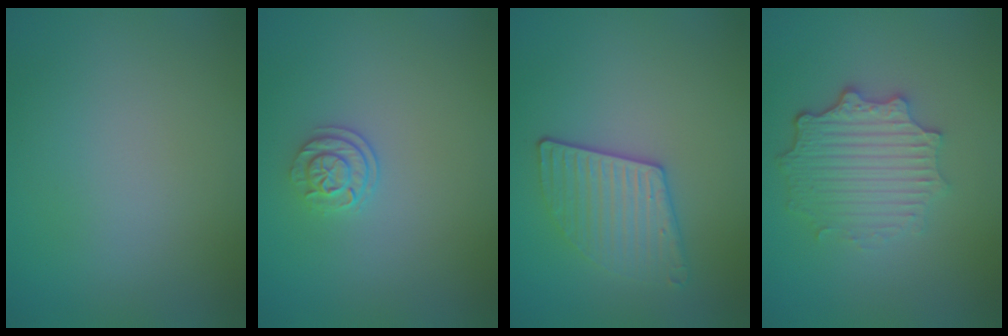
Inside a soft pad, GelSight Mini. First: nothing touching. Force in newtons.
{"total": 1.9, "press": 1.6, "slide": 1.1}
{"total": 3.0, "press": 2.9, "slide": 0.7}
{"total": 4.6, "press": 3.6, "slide": 2.8}